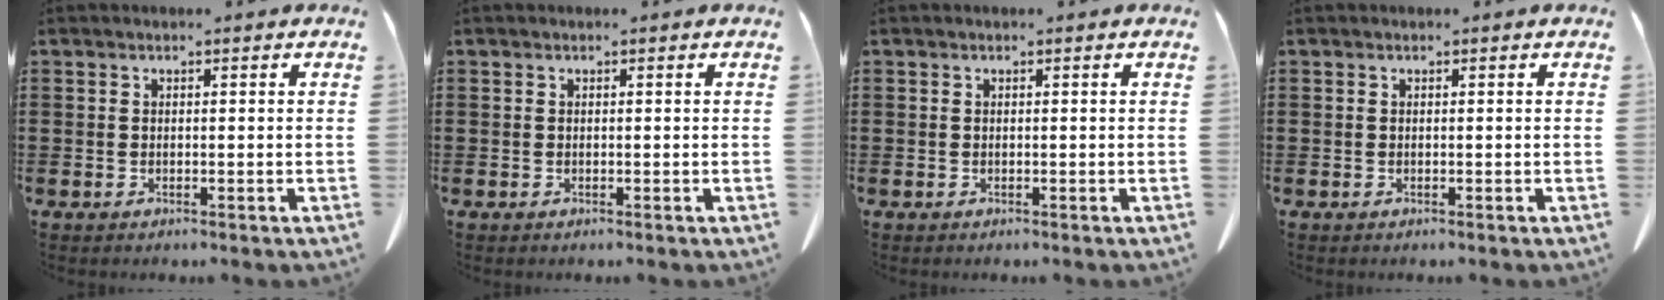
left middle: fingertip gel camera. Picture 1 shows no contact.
{"total": 0.0}
{"total": 0.0}
{"total": 0.0}